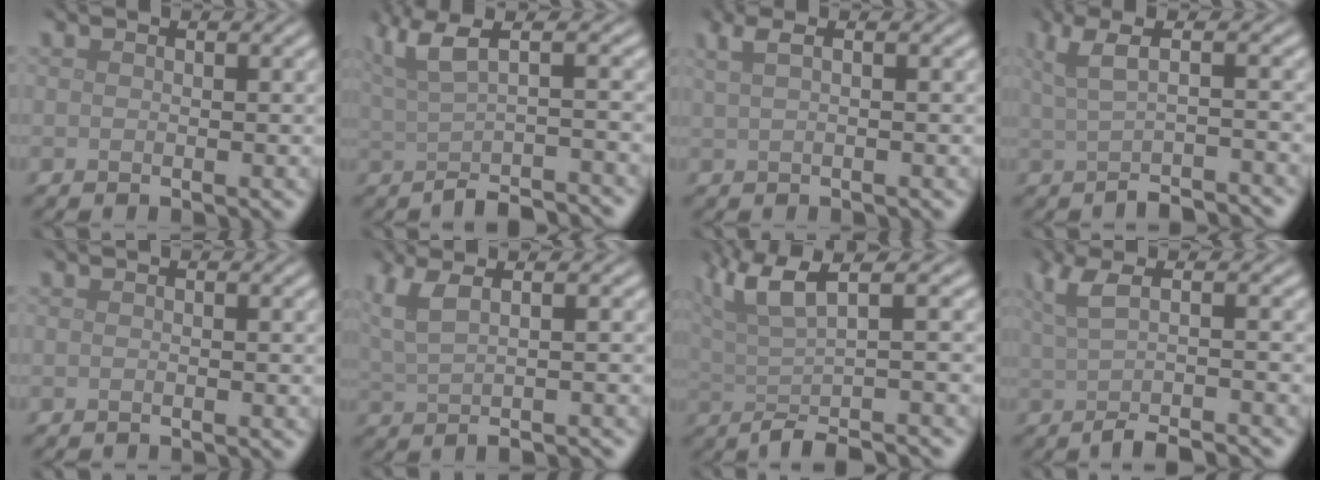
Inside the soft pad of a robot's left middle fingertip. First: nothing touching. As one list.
[{"total": 6.0, "force": [-0.3, 2.0, 5.7], "torque": [-0.077, -0.001, -0.009]}, {"total": 2.8, "force": [1.4, 1.0, 2.2], "torque": [-0.032, 0.006, 0.014]}, {"total": 4.2, "force": [-0.3, 1.4, 3.9], "torque": [-0.057, -0.001, -0.010]}, {"total": 1.0, "force": [-1.0, 0.1, 0.2], "torque": [0.005, -0.004, -0.016]}, {"total": 4.5, "force": [1.1, 1.8, 4.0], "torque": [-0.057, 0.008, 0.024]}, {"total": 7.0, "force": [0.8, 1.9, 6.7], "torque": [-0.096, 0.011, 0.010]}, {"total": 4.8, "force": [-0.7, 1.4, 4.6], "torque": [-0.066, -0.002, -0.017]}]